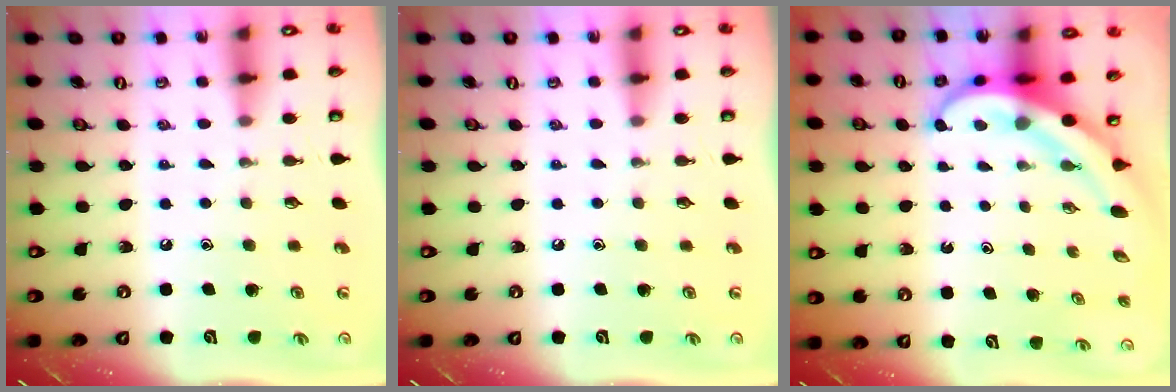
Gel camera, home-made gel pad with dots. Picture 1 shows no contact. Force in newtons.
{"total": 0.0}
{"total": 7.9, "press": 7.8, "slide": 1.6}